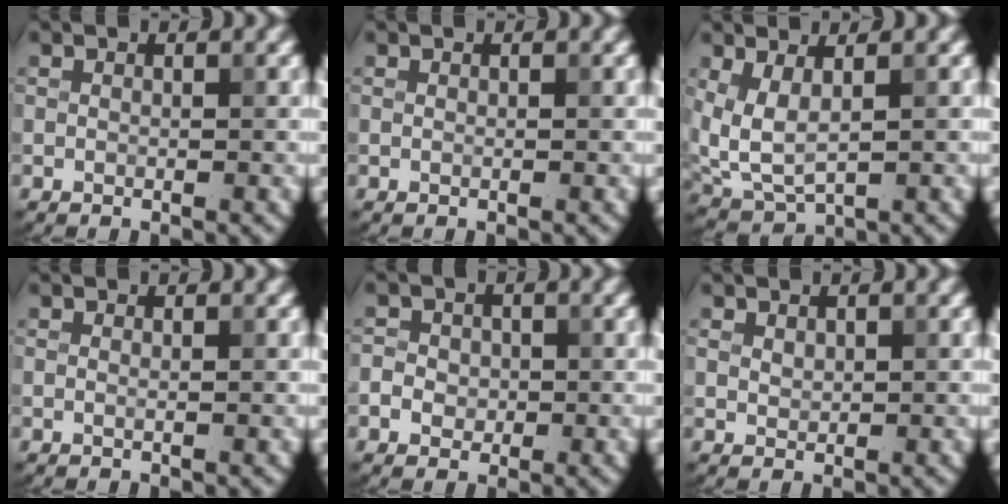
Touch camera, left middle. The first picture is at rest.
{"total": 0.0}
{"total": 3.7, "force": [1.1, 1.9, 2.9], "torque": [-0.073, -0.010, 0.028]}
{"total": 0.0}
{"total": 2.6, "force": [-0.3, 2.3, 1.0], "torque": [-0.006, 0.005, -0.013]}
{"total": 0.9, "force": [0.5, 0.7, 0.4], "torque": [-0.010, -0.002, 0.012]}